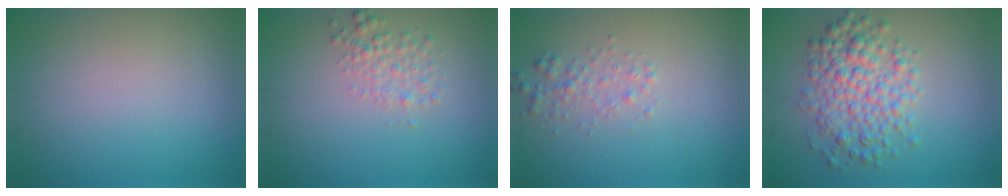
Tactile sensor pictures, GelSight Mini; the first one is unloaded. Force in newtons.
{"total": 2.0, "press": 2.0, "slide": 0.1}
{"total": 1.6, "press": 1.6, "slide": 0.0}
{"total": 5.2, "press": 5.2, "slide": 0.1}